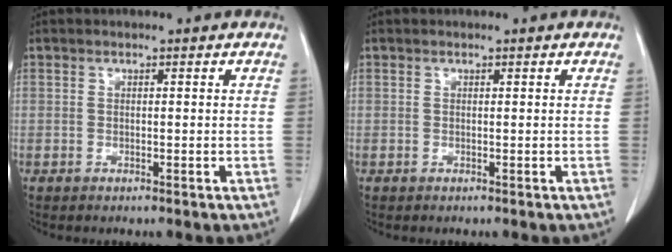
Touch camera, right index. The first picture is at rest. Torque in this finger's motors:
{"motor_torque": [0.12, -0.09, 0.02, 0.01]}